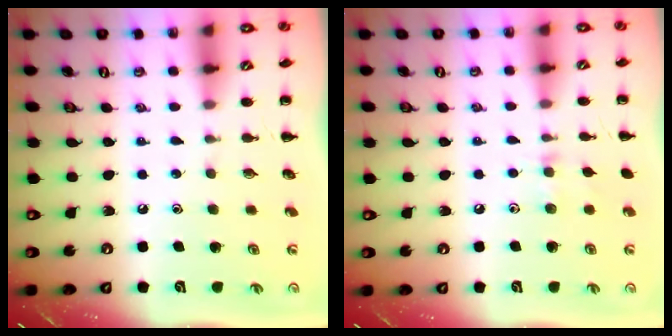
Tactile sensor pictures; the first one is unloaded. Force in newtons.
{"total": 5.9, "press": 5.7, "slide": 1.4}